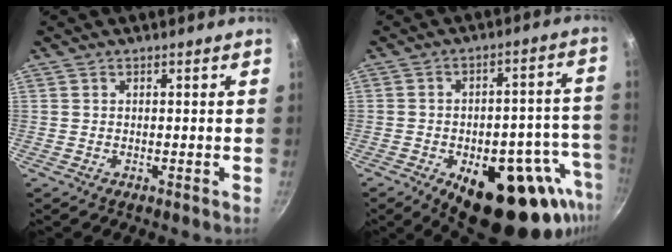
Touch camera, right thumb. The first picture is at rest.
{"total": 24.7, "force": [-11.2, 12.0, 18.4], "torque": [-0.173, 0.025, -0.141]}